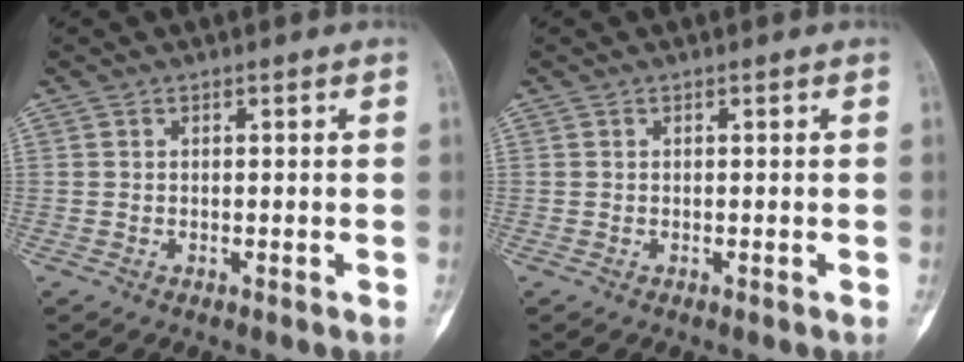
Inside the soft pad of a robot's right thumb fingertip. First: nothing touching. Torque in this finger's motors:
{"motor_torque": [0.00, 0.00, 0.05, -0.05, 0.02]}